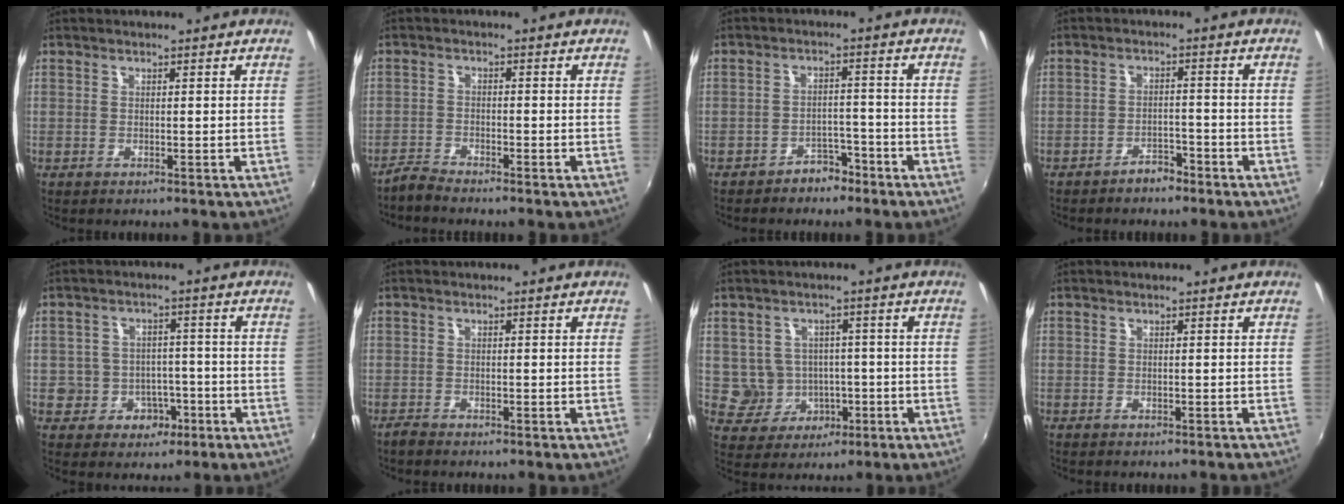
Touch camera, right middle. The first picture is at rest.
{"total": 2.8, "force": [-2.8, 0.1, 0.3], "torque": [-0.016, -0.005, -0.061]}
{"total": 4.6, "force": [-3.7, 2.4, 1.2], "torque": [-0.027, 0.016, -0.050]}
{"total": 3.3, "force": [-2.8, 1.3, 1.1], "torque": [-0.031, 0.008, -0.040]}
{"total": 6.9, "force": [-2.8, 6.1, 1.6], "torque": [-0.040, 0.024, -0.028]}
{"total": 1.5, "force": [-1.5, 0.3, 0.3], "torque": [-0.012, -0.003, -0.030]}
{"total": 6.5, "force": [-1.1, 6.3, 1.3], "torque": [-0.038, 0.015, -0.001]}
{"total": 1.6, "force": [-1.5, 0.4, 0.6], "torque": [-0.015, -0.009, -0.019]}